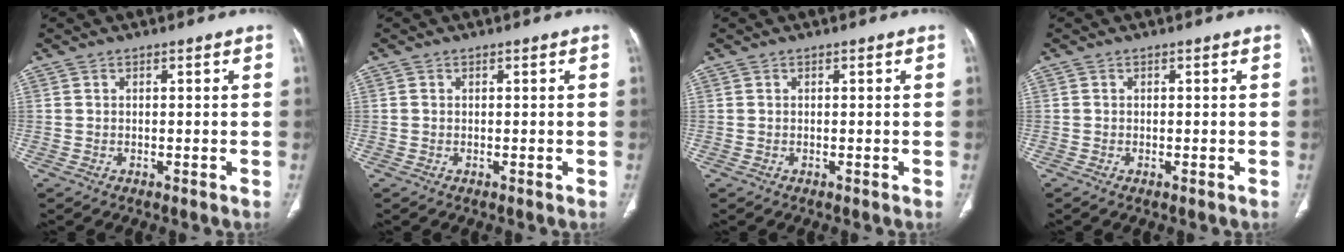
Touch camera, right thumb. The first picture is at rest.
{"total": 0.0}
{"total": 0.0}
{"total": 0.5, "force": [-0.2, 0.2, 0.4], "torque": [-0.011, -0.002, -0.005]}